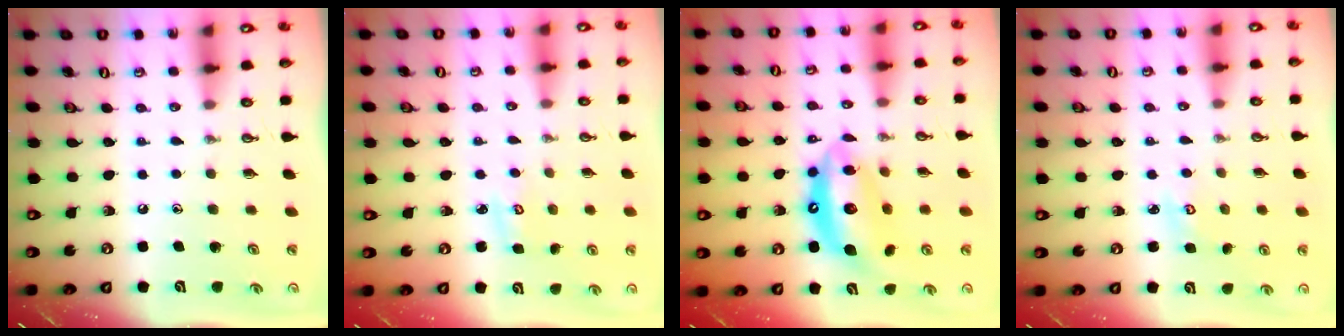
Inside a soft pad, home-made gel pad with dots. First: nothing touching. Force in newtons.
{"total": 2.5, "press": 2.5, "slide": 0.3}
{"total": 14.5, "press": 14.4, "slide": 1.4}
{"total": 3.1, "press": 3.1, "slide": 0.4}